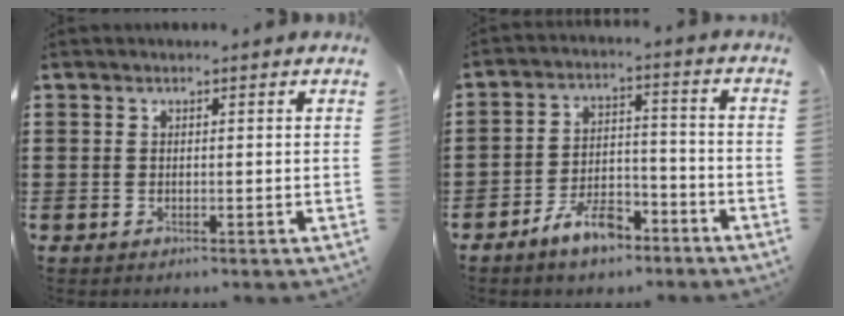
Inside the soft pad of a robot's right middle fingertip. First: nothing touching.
{"total": 7.7, "force": [-6.0, 2.9, 3.8], "torque": [-0.076, 0.014, -0.115]}